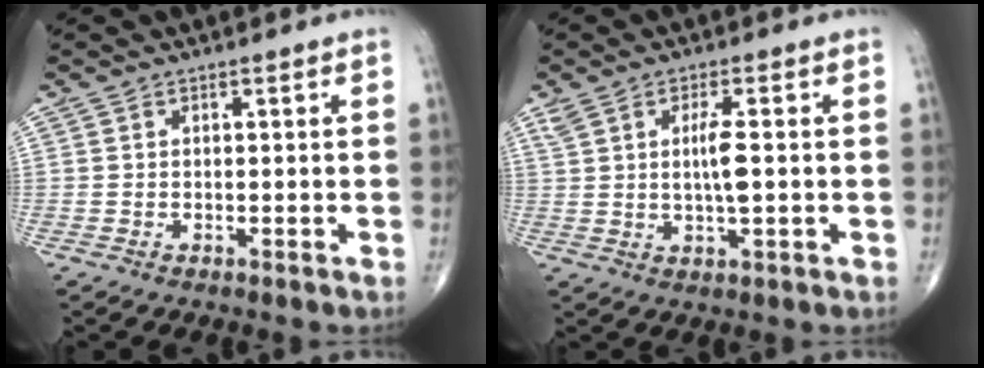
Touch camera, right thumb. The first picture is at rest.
{"total": 5.3, "force": [0.6, 1.3, 5.1], "torque": [-0.099, 0.001, 0.015]}